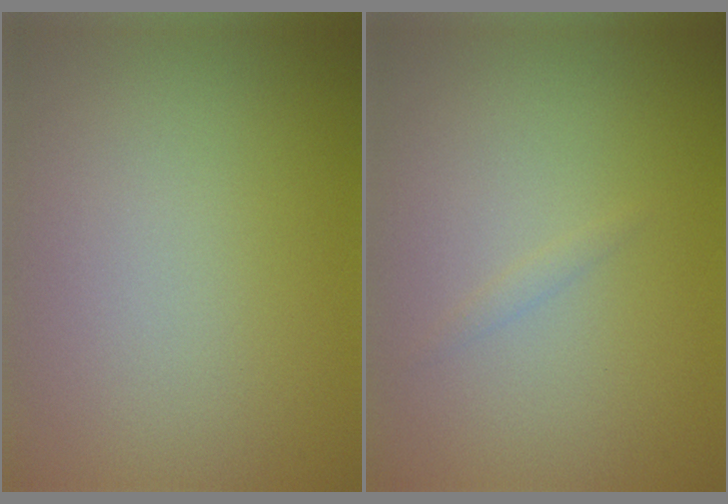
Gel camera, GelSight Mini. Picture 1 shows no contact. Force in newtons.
{"total": 0.5, "press": 0.5, "slide": 0.0}